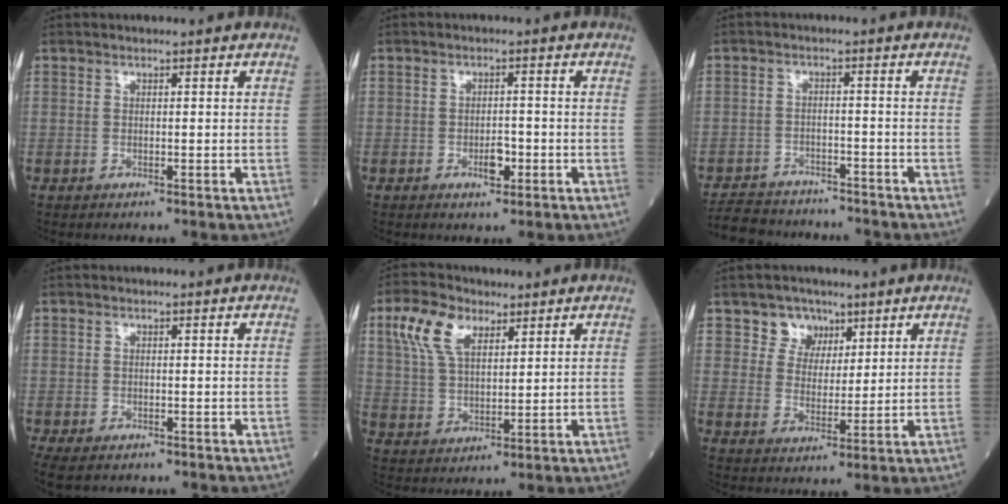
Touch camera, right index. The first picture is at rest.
{"total": 1.5, "force": [-0.6, 1.0, 0.9], "torque": [-0.011, 0.002, -0.007]}
{"total": 9.7, "force": [-8.9, 3.4, 1.8], "torque": [-0.029, 0.009, -0.132]}
{"total": 6.0, "force": [-4.6, 2.8, 2.7], "torque": [-0.049, -0.010, -0.072]}
{"total": 8.2, "force": [4.2, 4.1, 5.7], "torque": [-0.131, 0.022, 0.083]}
{"total": 5.2, "force": [3.1, 4.1, 0.6], "torque": [-0.009, 0.008, 0.055]}